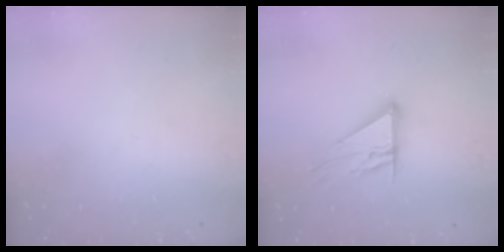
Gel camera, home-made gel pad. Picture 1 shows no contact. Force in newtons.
{"total": 11.7, "press": 11.7, "slide": 0.9}